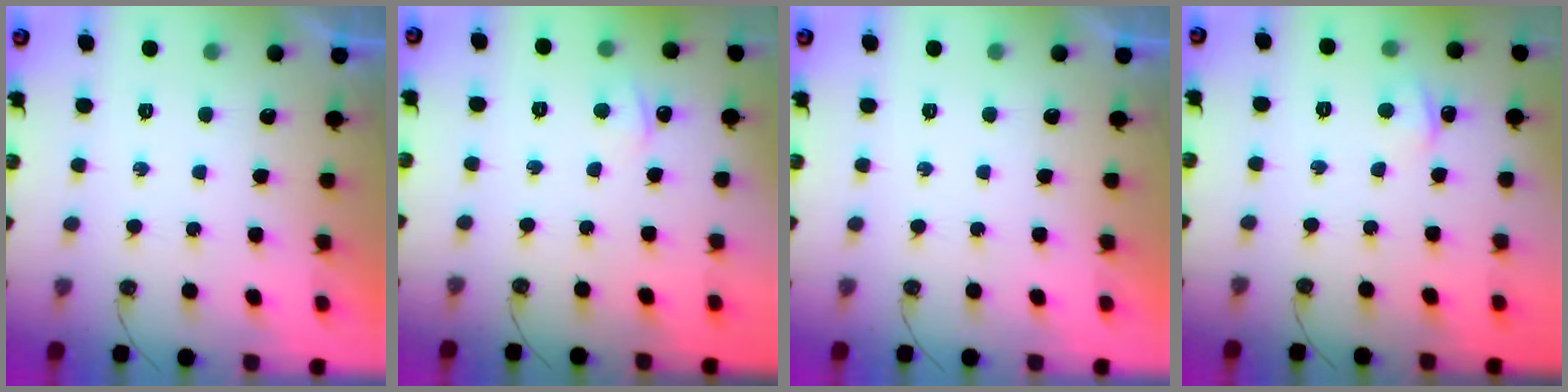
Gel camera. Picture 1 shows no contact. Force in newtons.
{"total": 2.4, "press": 2.4, "slide": 0.4}
{"total": 0.0}
{"total": 1.9, "press": 1.9, "slide": 0.2}